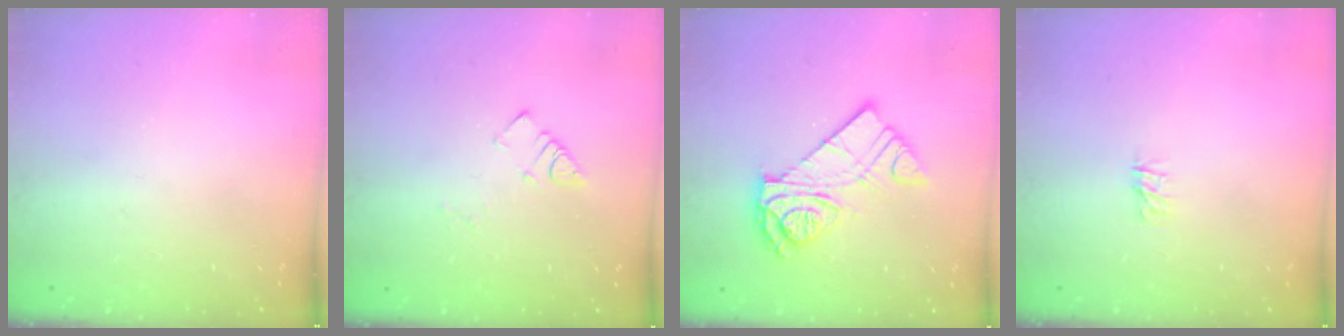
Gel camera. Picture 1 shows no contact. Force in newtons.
{"total": 4.0, "press": 4.0, "slide": 0.4}
{"total": 12.9, "press": 12.9, "slide": 0.7}
{"total": 0.0}